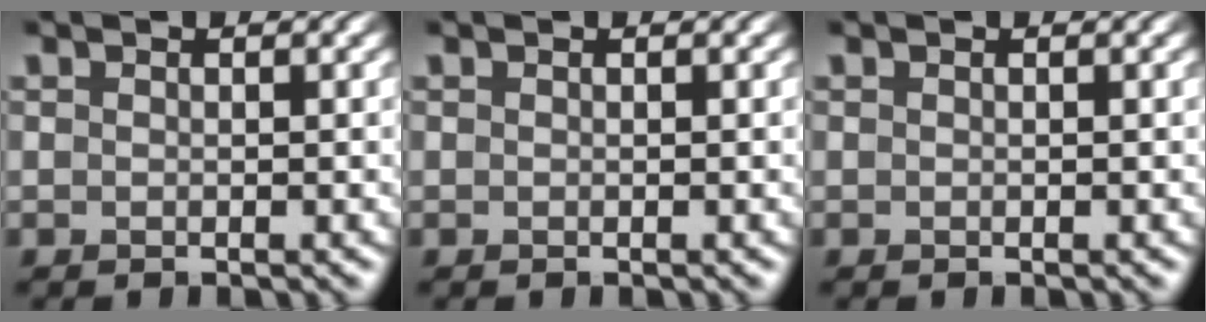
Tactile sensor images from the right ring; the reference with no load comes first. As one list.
[{"total": 0.0}, {"total": 0.0}]